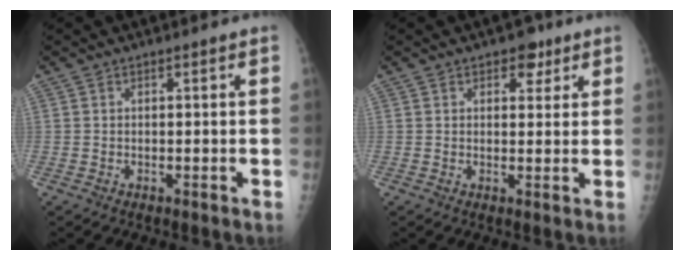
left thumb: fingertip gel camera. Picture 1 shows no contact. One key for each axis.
{"total": 4.0, "fx": 2.3, "fy": 2.6, "fz": 2.1, "tx": -0.003, "ty": -0.008, "tz": 0.027}